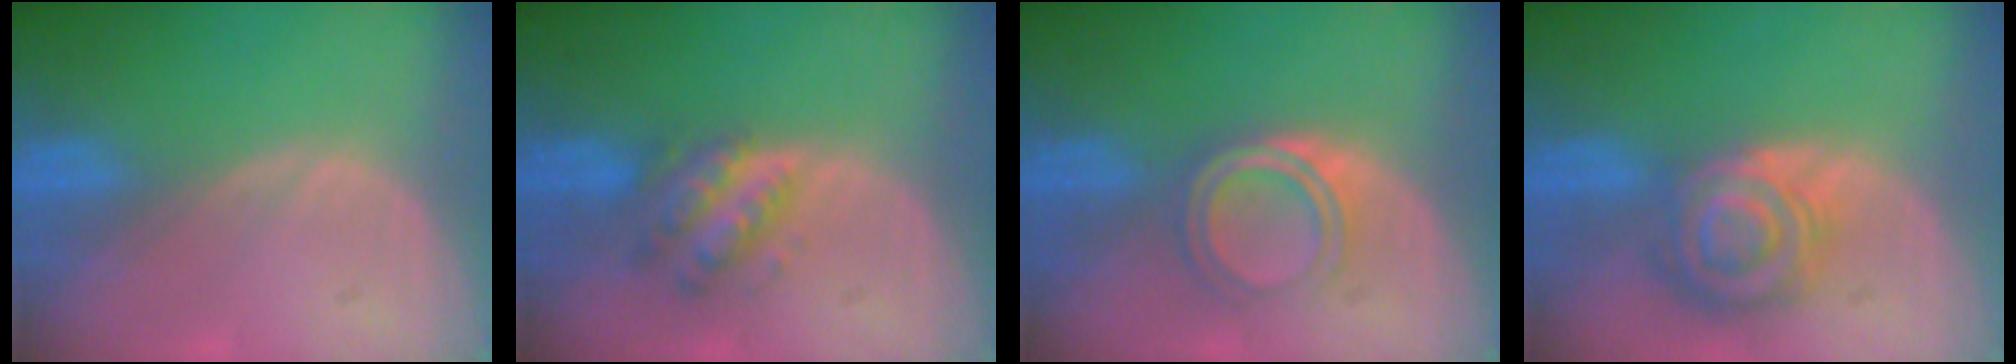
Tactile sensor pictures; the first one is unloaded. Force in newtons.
{"total": 5.5, "press": 5.5, "slide": 0.2}
{"total": 4.4, "press": 4.4, "slide": 0.4}
{"total": 8.6, "press": 7.5, "slide": 4.2}